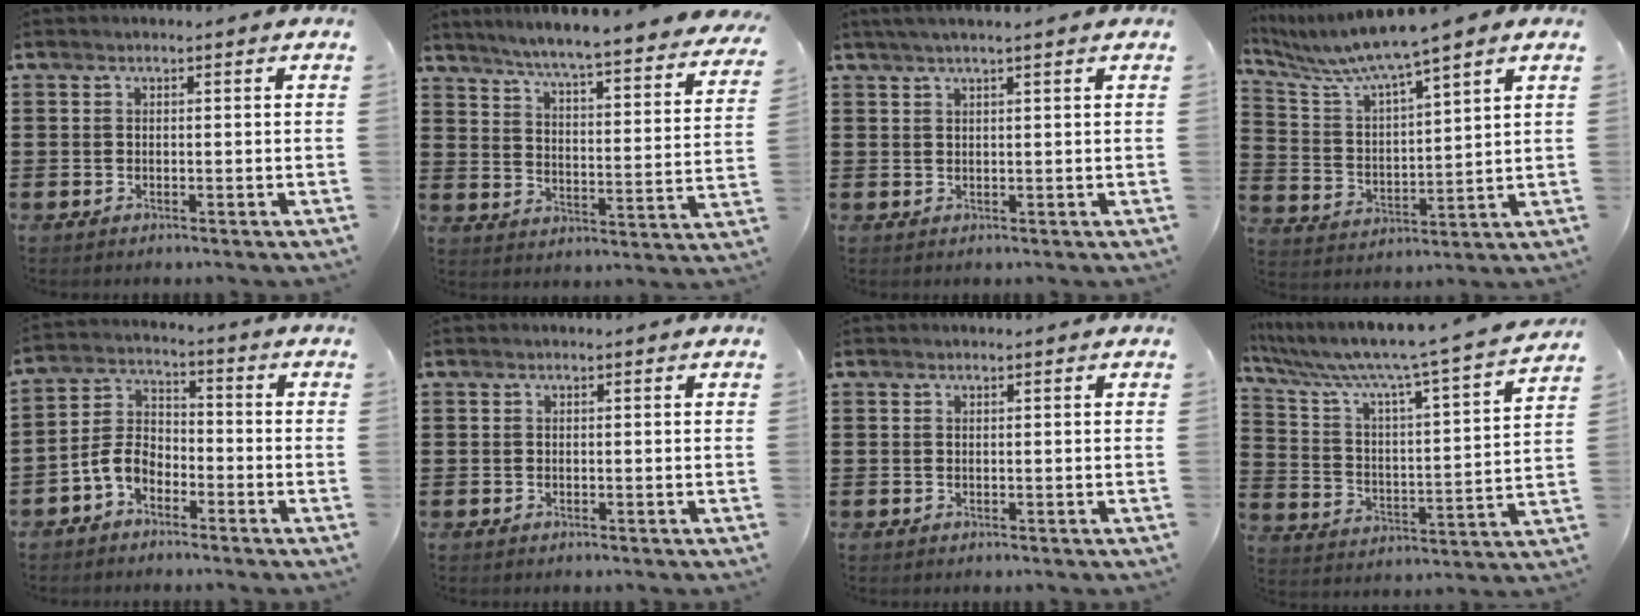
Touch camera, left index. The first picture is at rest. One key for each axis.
{"total": 4.8, "fx": 4.4, "fy": -1.0, "fz": 1.7, "tx": -0.055, "ty": -0.045, "tz": 0.066}
{"total": 1.9, "fx": 1.4, "fy": -0.2, "fz": 1.3, "tx": -0.025, "ty": 0.000, "tz": 0.026}
{"total": 7.1, "fx": 6.2, "fy": -0.3, "fz": 3.4, "tx": -0.094, "ty": -0.037, "tz": 0.102}
{"total": 5.7, "fx": -3.8, "fy": 3.2, "fz": 2.9, "tx": -0.081, "ty": 0.005, "tz": -0.082}
{"total": 0.0}
{"total": 0.0}
{"total": 7.9, "fx": 6.6, "fy": -0.2, "fz": 4.3, "tx": -0.112, "ty": -0.058, "tz": 0.100}